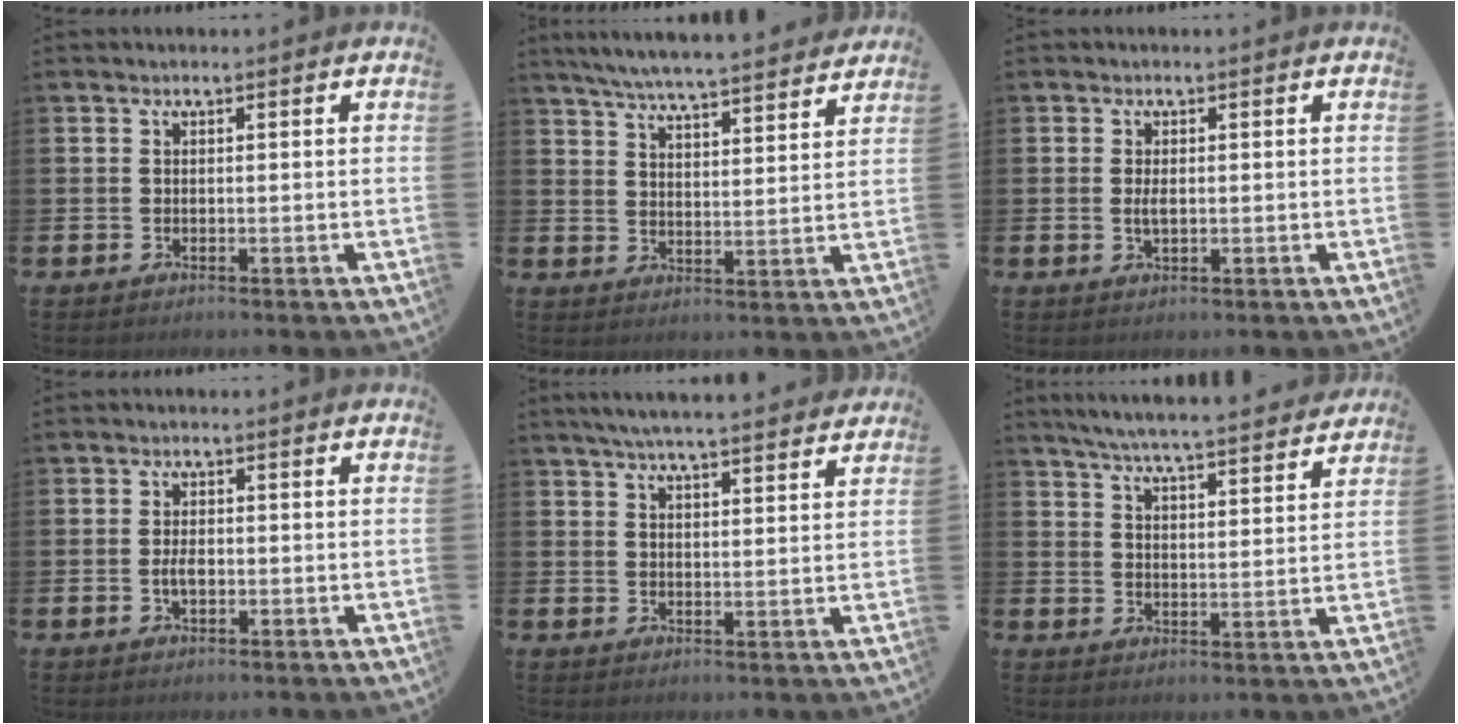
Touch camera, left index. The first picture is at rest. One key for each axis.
{"total": 6.4, "fx": 6.2, "fy": 0.0, "fz": 1.5, "tx": -0.042, "ty": -0.045, "tz": 0.107}
{"total": 1.7, "fx": 0.1, "fy": 0.7, "fz": 1.6, "tx": -0.025, "ty": 0.000, "tz": -0.001}
{"total": 2.2, "fx": -0.4, "fy": 1.1, "fz": 1.8, "tx": -0.030, "ty": 0.000, "tz": -0.008}
{"total": 5.3, "fx": 5.1, "fy": 0.1, "fz": 1.6, "tx": -0.035, "ty": -0.022, "tz": 0.090}
{"total": 6.2, "fx": 6.0, "fy": 0.0, "fz": 1.4, "tx": -0.039, "ty": -0.043, "tz": 0.103}